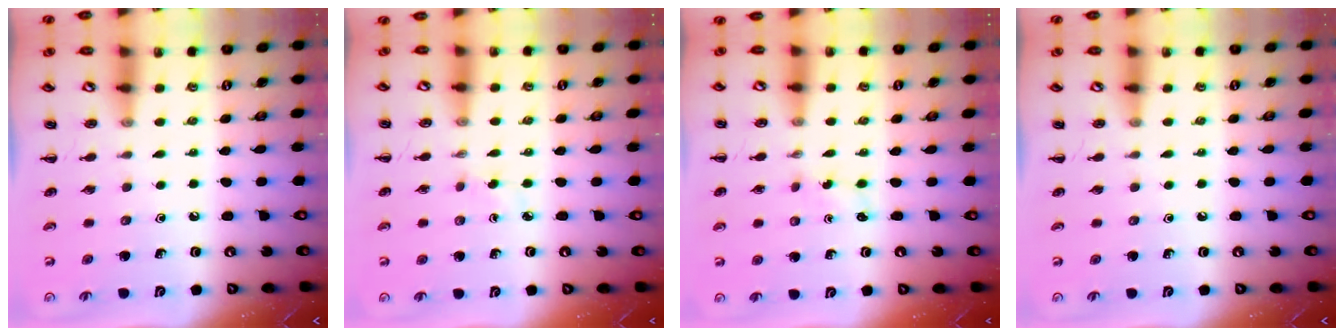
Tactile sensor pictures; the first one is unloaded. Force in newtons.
{"total": 2.3, "press": 2.1, "slide": 0.9}
{"total": 2.7, "press": 2.5, "slide": 0.9}
{"total": 0.7, "press": 0.6, "slide": 0.4}